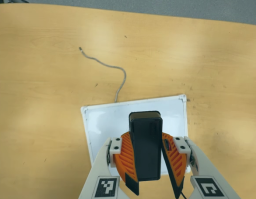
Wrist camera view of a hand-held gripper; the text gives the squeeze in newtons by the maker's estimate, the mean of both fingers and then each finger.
{"total": 9.7, "left": 10.0, "right": 9.4}